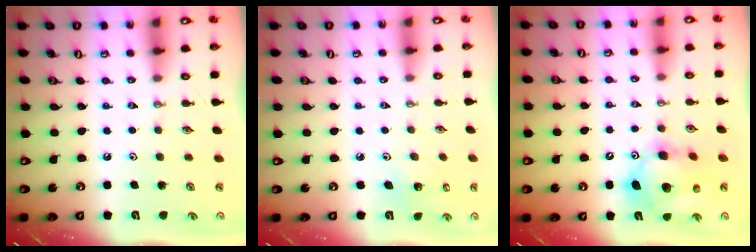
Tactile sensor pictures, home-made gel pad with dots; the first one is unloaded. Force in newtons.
{"total": 3.8, "press": 3.8, "slide": 0.3}
{"total": 13.6, "press": 13.4, "slide": 2.3}